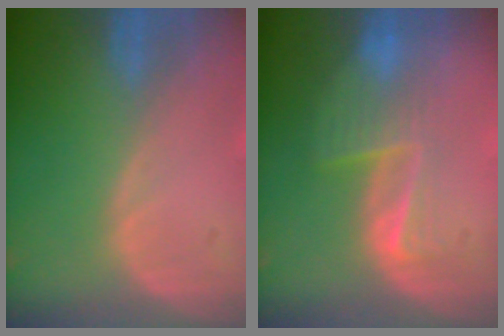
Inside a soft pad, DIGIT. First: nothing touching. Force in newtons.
{"total": 6.5, "press": 5.5, "slide": 3.5}